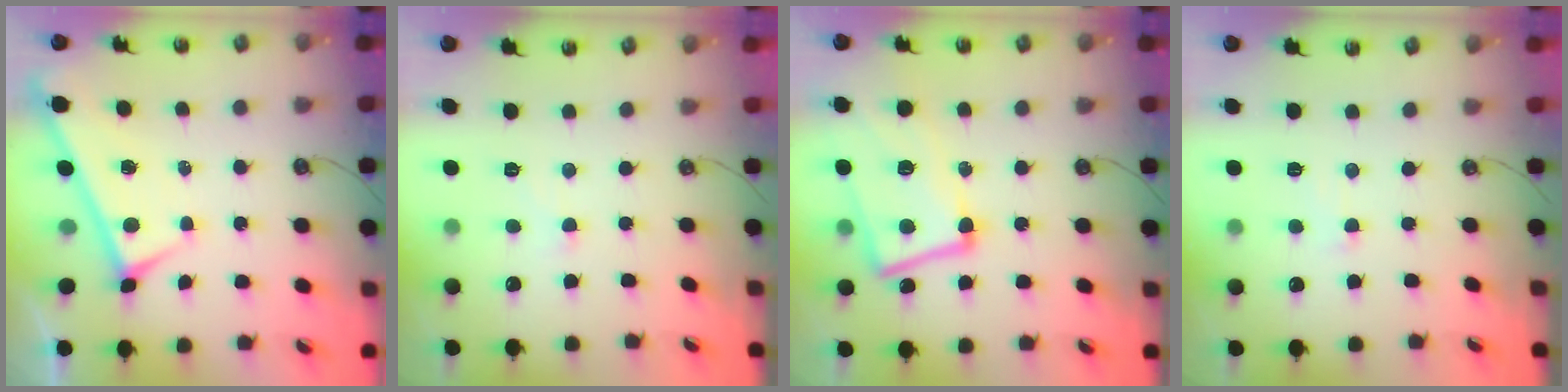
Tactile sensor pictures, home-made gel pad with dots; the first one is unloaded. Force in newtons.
{"total": 1.1, "press": 0.9, "slide": 0.6}
{"total": 11.5, "press": 11.2, "slide": 2.6}
{"total": 1.0, "press": 0.4, "slide": 0.9}